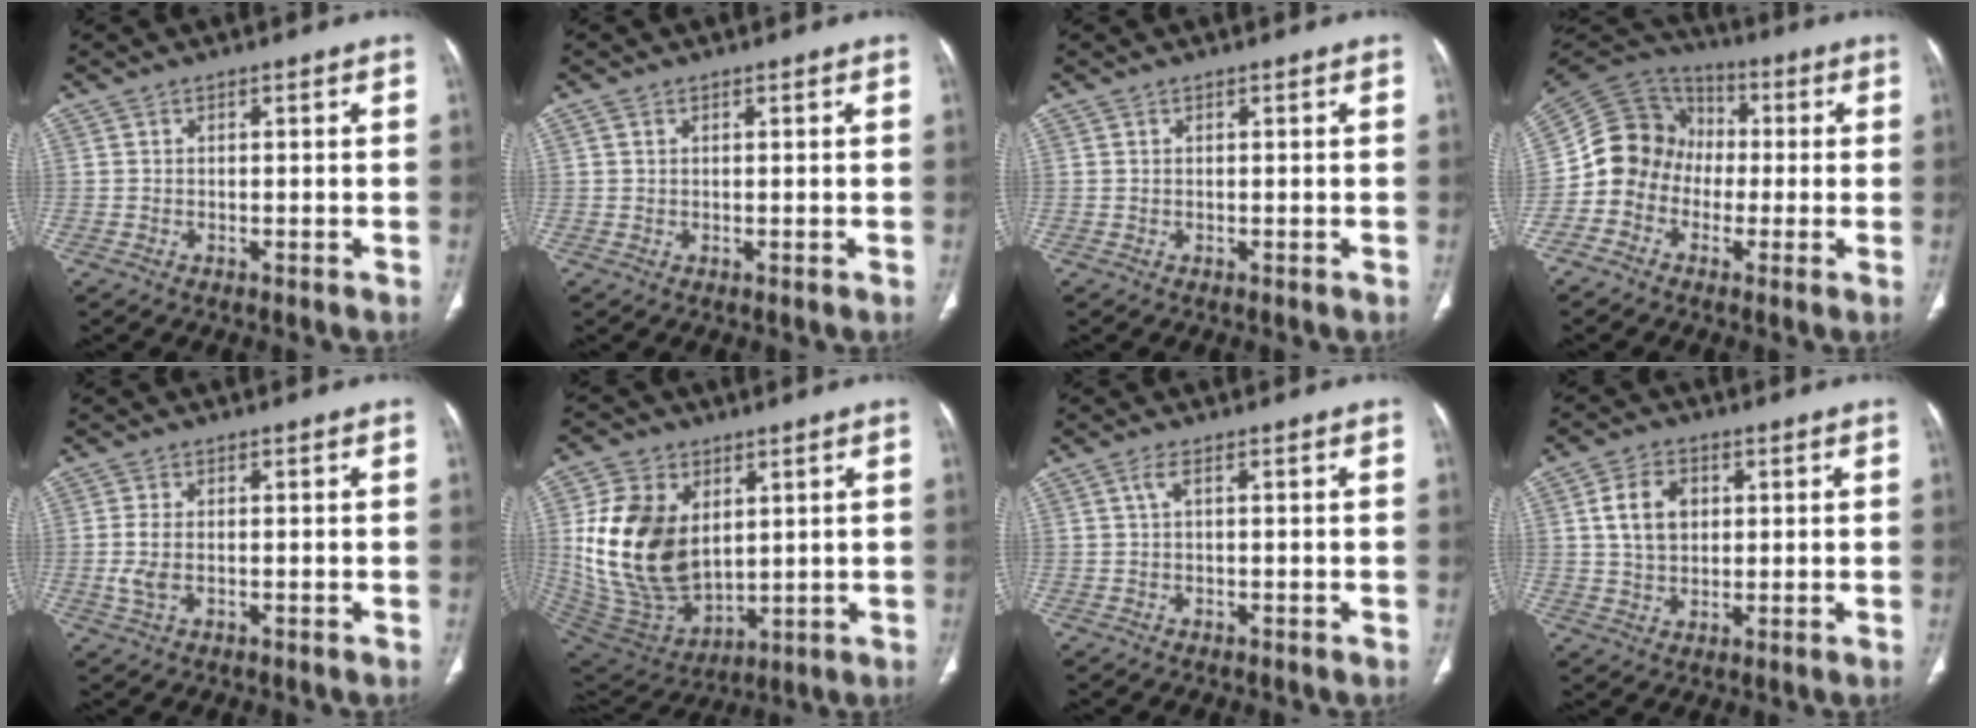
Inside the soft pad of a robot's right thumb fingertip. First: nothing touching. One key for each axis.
{"total": 0.7, "fx": 0.3, "fy": 0.5, "fz": 0.3, "tx": -0.004, "ty": 0.002, "tz": 0.005}
{"total": 0.0}
{"total": 12.2, "fx": -2.5, "fy": 11.0, "fz": 4.6, "tx": -0.065, "ty": 0.055, "tz": -0.058}
{"total": 3.3, "fx": -0.6, "fy": 1.6, "fz": 2.8, "tx": -0.070, "ty": -0.001, "tz": -0.014}
{"total": 20.0, "fx": 3.7, "fy": 13.5, "fz": 14.3, "tx": -0.257, "ty": -0.026, "tz": 0.093}
{"total": 1.3, "fx": 0.2, "fy": 0.3, "fz": 1.2, "tx": -0.029, "ty": 0.008, "tz": 0.002}
{"total": 7.5, "fx": 1.7, "fy": 5.4, "fz": 4.9, "tx": -0.070, "ty": -0.001, "tz": 0.030}